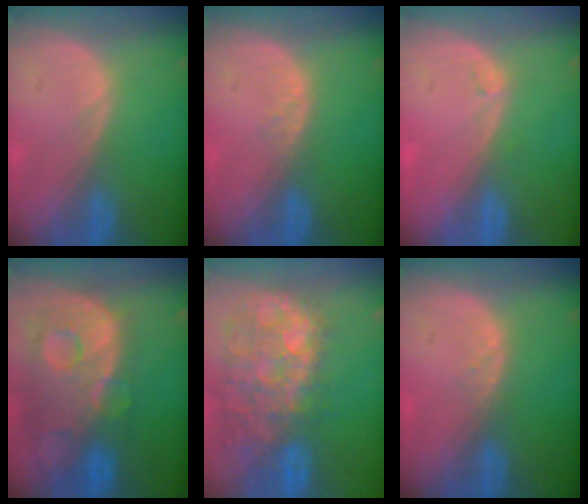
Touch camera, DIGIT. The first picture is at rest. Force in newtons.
{"total": 1.0, "press": 1.0, "slide": 0.2}
{"total": 0.6, "press": 0.6, "slide": 0.2}
{"total": 13.7, "press": 11.2, "slide": 7.8}
{"total": 13.5, "press": 11.6, "slide": 6.8}
{"total": 1.0, "press": 1.0, "slide": 0.2}